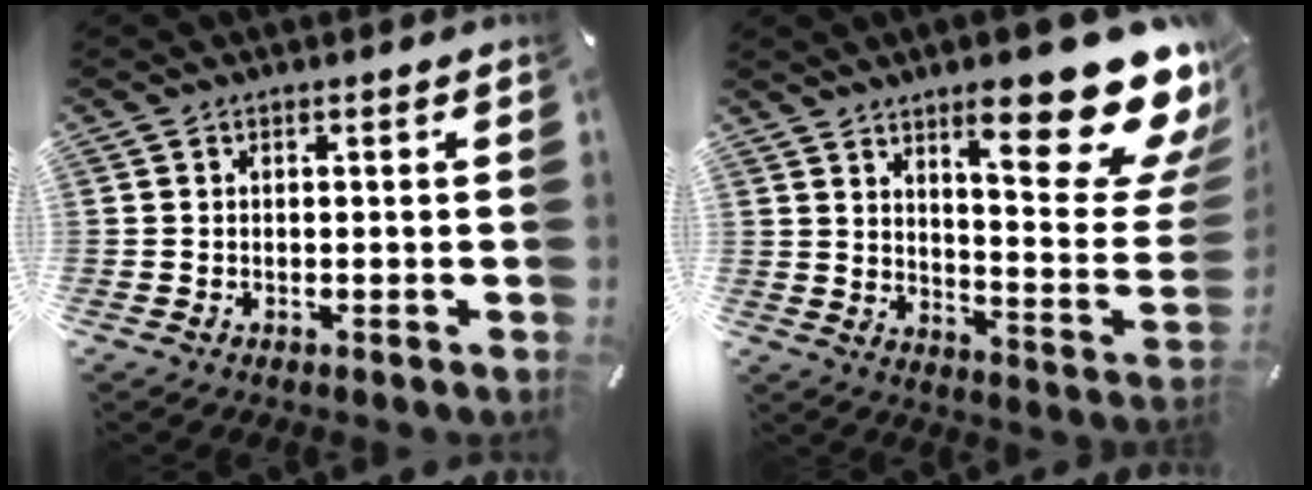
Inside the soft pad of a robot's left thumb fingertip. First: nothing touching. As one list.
[{"total": 24.9, "force": [15.5, 8.2, 17.7], "torque": [-0.231, -0.115, 0.251]}]